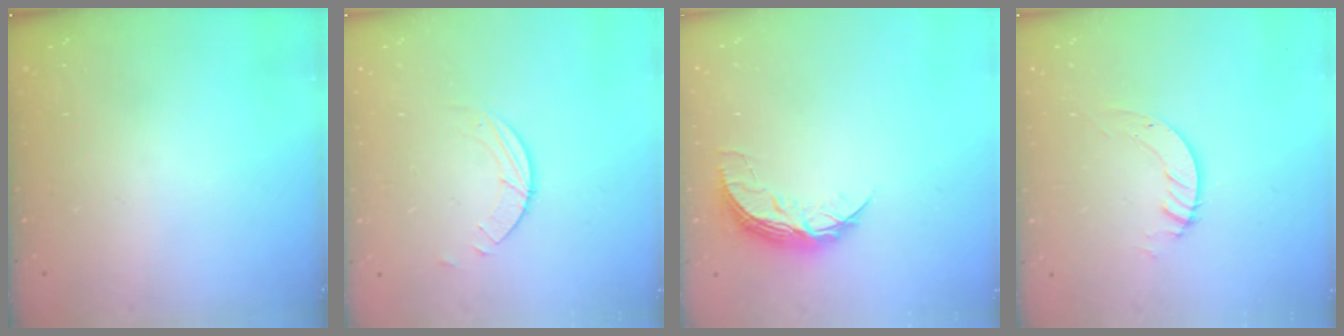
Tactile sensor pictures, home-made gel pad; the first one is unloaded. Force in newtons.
{"total": 1.5, "press": 1.5, "slide": 0.1}
{"total": 8.0, "press": 8.0, "slide": 0.6}
{"total": 3.7, "press": 3.7, "slide": 0.2}